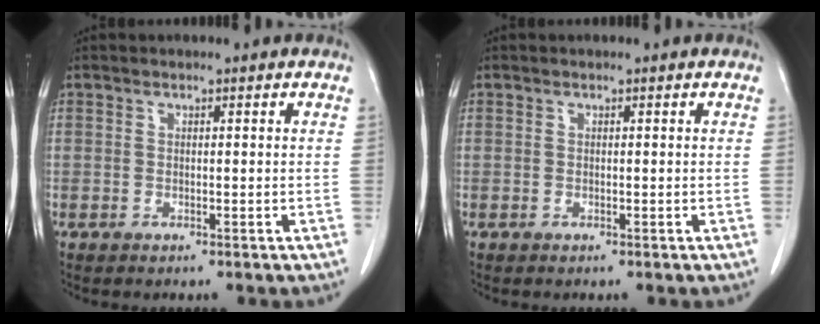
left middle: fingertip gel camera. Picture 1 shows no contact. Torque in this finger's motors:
{"motor_torque": [-0.14, 0.17, -0.07, -0.01]}